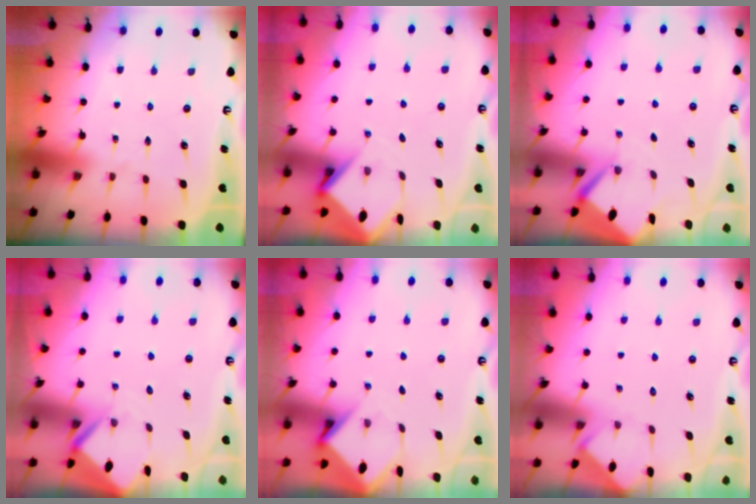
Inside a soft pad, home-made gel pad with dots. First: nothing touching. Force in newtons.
{"total": 4.3, "press": 4.3, "slide": 0.3}
{"total": 2.7, "press": 2.6, "slide": 0.3}
{"total": 3.4, "press": 3.4, "slide": 0.3}
{"total": 3.9, "press": 3.9, "slide": 0.3}
{"total": 2.7, "press": 2.6, "slide": 0.4}